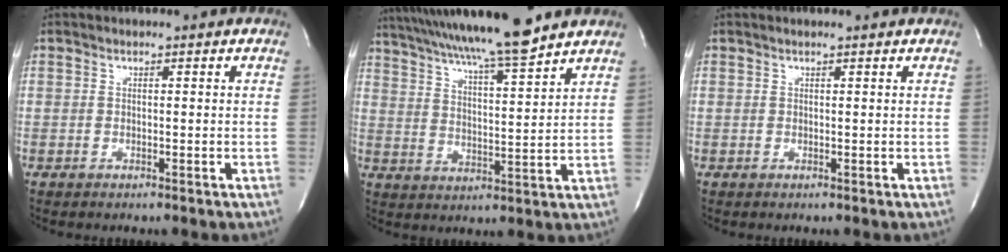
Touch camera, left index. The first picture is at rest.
{"total": 16.9, "force": [14.6, -0.4, 8.6], "torque": [-0.152, 0.015, 0.229]}
{"total": 1.3, "force": [1.2, -0.2, 0.5], "torque": [-0.012, 0.006, 0.018]}